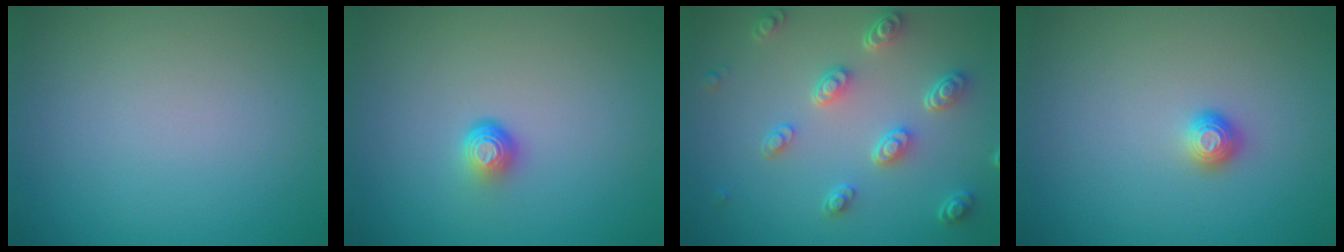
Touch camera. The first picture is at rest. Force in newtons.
{"total": 1.8, "press": 1.1, "slide": 1.4}
{"total": 4.8, "press": 3.6, "slide": 3.1}
{"total": 1.1, "press": 1.0, "slide": 0.4}